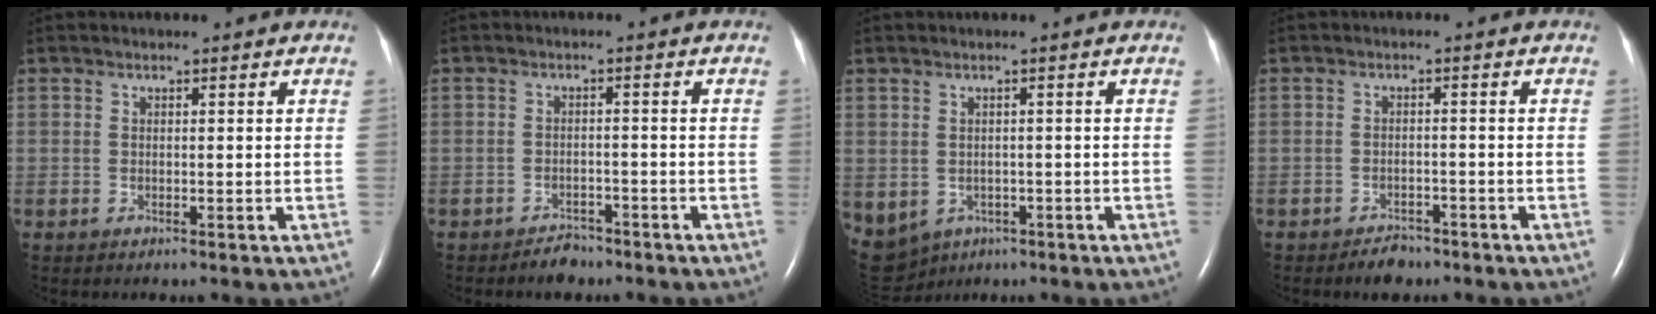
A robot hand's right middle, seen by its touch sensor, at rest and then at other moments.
{"total": 2.6, "force": [-2.2, 1.2, 0.5], "torque": [-0.015, 0.001, -0.032]}
{"total": 18.6, "force": [-7.6, 14.9, 8.0], "torque": [-0.276, -0.015, -0.095]}
{"total": 2.9, "force": [-2.4, 1.4, 1.0], "torque": [-0.021, 0.001, -0.032]}